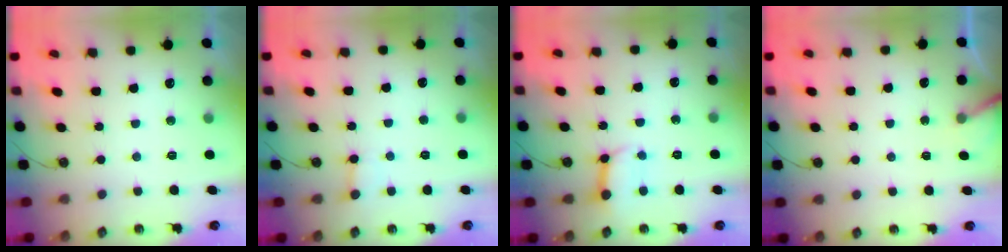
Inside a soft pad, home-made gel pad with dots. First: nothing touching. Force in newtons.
{"total": 2.4, "press": 2.4, "slide": 0.1}
{"total": 7.9, "press": 7.8, "slide": 1.1}
{"total": 4.6, "press": 4.6, "slide": 0.4}